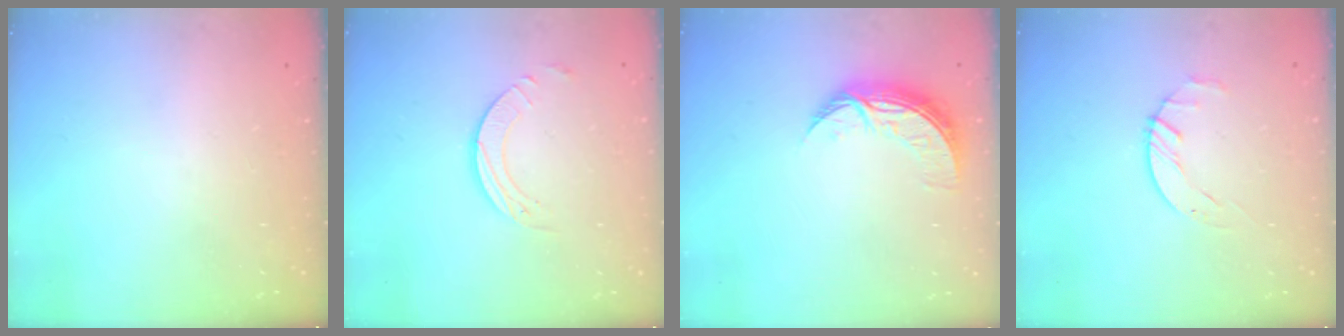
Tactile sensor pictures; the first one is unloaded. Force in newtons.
{"total": 3.7, "press": 3.7, "slide": 0.3}
{"total": 8.4, "press": 8.4, "slide": 0.4}
{"total": 1.8, "press": 1.7, "slide": 0.3}